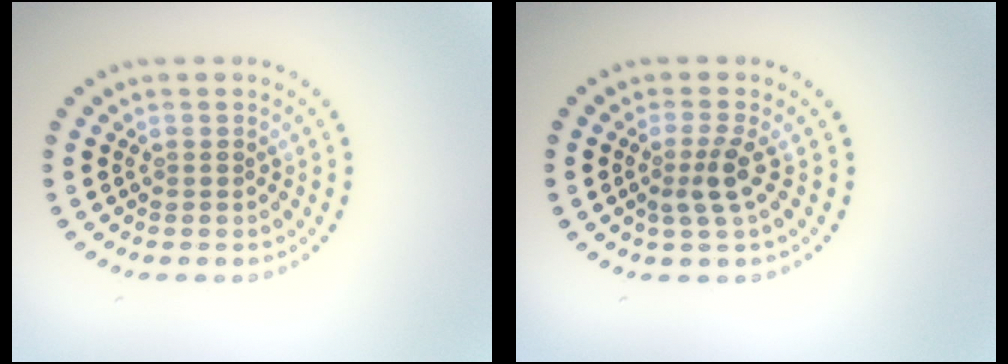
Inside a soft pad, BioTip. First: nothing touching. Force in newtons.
{"total": 2.4, "press": 1.8, "slide": 1.6}